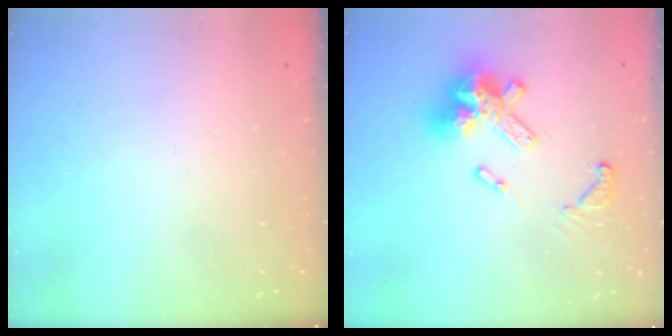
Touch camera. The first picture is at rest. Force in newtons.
{"total": 15.6, "press": 15.4, "slide": 2.0}